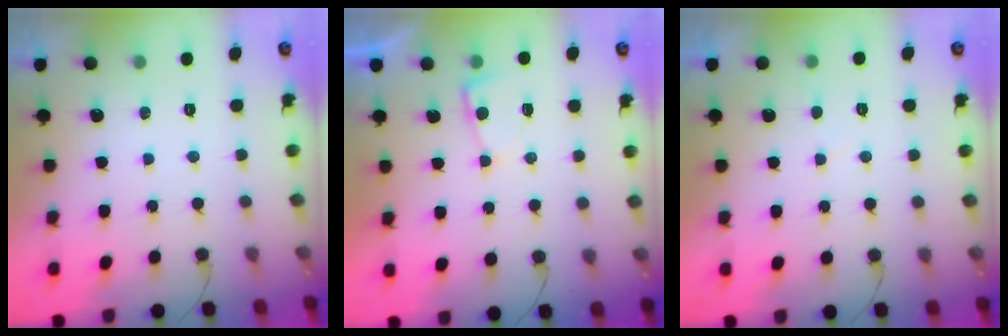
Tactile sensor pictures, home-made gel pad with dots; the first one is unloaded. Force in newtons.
{"total": 2.9, "press": 2.9, "slide": 0.3}
{"total": 1.6, "press": 1.6, "slide": 0.2}